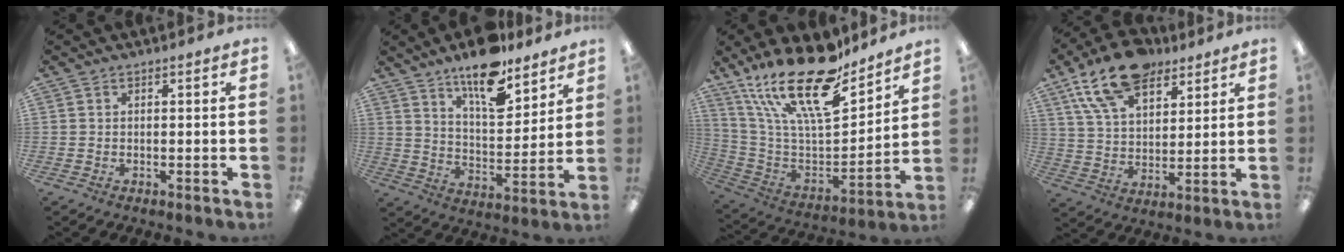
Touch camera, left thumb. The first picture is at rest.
{"total": 14.1, "force": [11.0, 4.9, 7.2], "torque": [-0.108, -0.073, 0.191]}
{"total": 24.5, "force": [17.6, 8.2, 14.9], "torque": [-0.283, -0.116, 0.304]}
{"total": 17.2, "force": [11.1, 9.4, 9.3], "torque": [-0.165, -0.044, 0.203]}